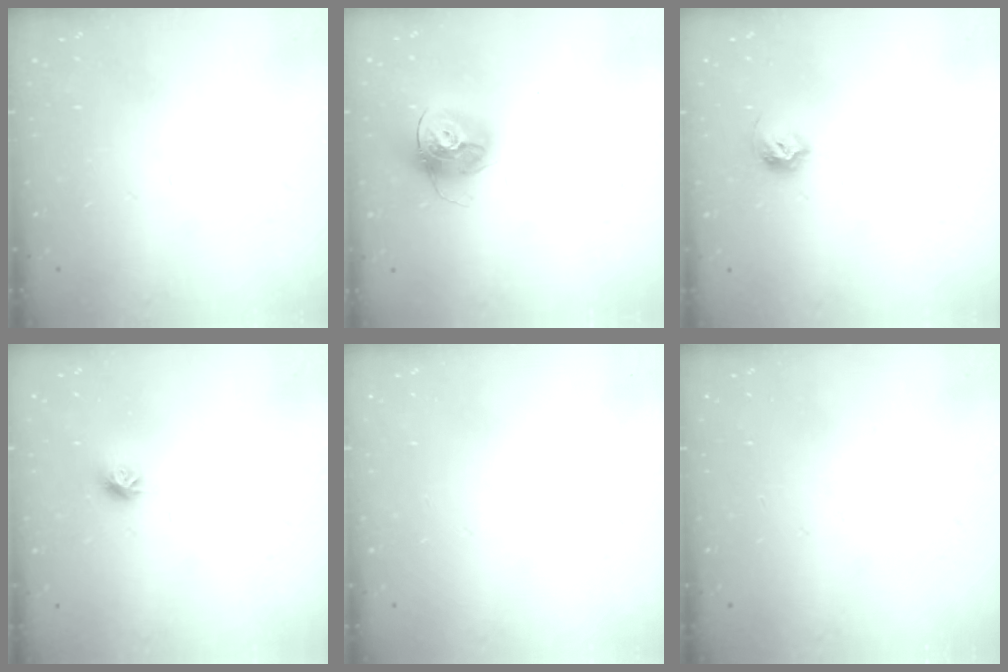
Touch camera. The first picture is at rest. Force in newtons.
{"total": 14.5, "press": 14.4, "slide": 1.5}
{"total": 7.1, "press": 7.0, "slide": 0.8}
{"total": 7.4, "press": 7.4, "slide": 0.7}
{"total": 0.0}
{"total": 0.0}